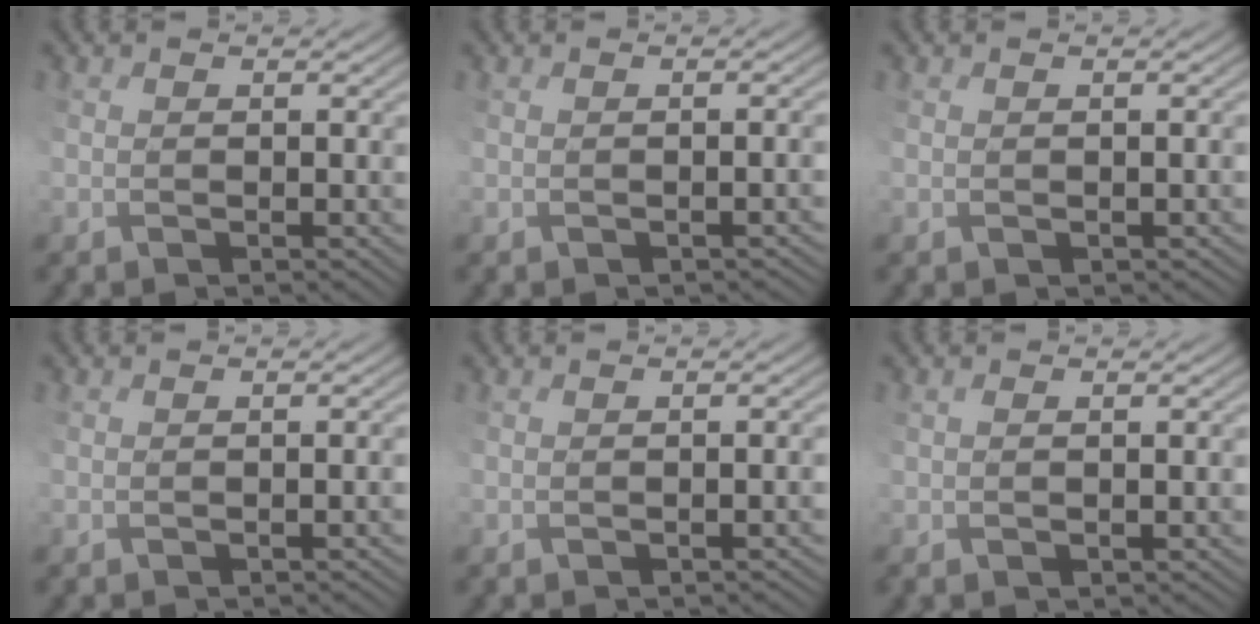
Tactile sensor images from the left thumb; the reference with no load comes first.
{"total": 2.0, "force": [-1.4, 0.8, 1.1], "torque": [-0.002, 0.000, -0.010]}
{"total": 1.1, "force": [-0.5, 0.8, 0.6], "torque": [-0.004, -0.003, -0.002]}
{"total": 1.2, "force": [-0.9, 0.4, 0.7], "torque": [0.000, 0.002, -0.006]}
{"total": 1.6, "force": [-1.2, 0.6, 0.9], "torque": [-0.001, 0.000, -0.007]}
{"total": 0.8, "force": [-0.4, 0.4, 0.5], "torque": [-0.003, -0.003, 0.002]}